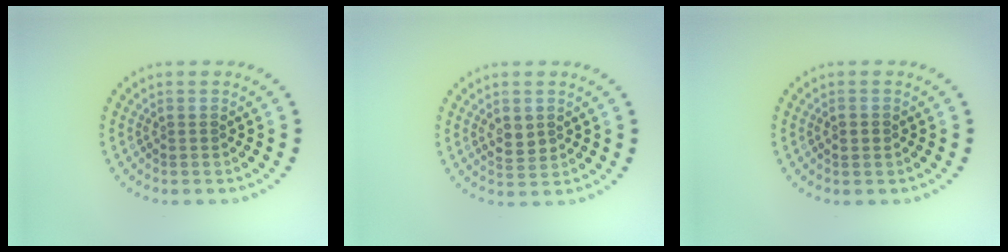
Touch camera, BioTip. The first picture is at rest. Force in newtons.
{"total": 1.9, "press": 1.8, "slide": 0.5}
{"total": 1.2, "press": 1.2, "slide": 0.1}